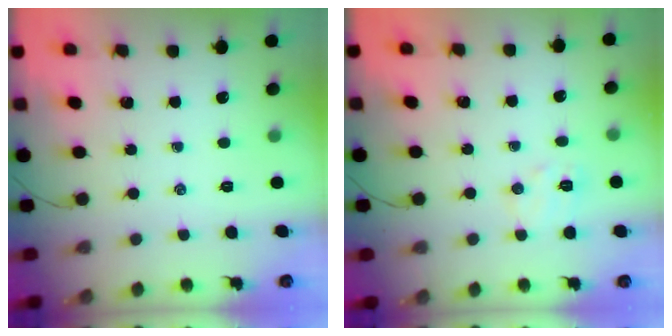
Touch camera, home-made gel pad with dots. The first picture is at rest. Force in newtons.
{"total": 5.7, "press": 5.6, "slide": 1.3}